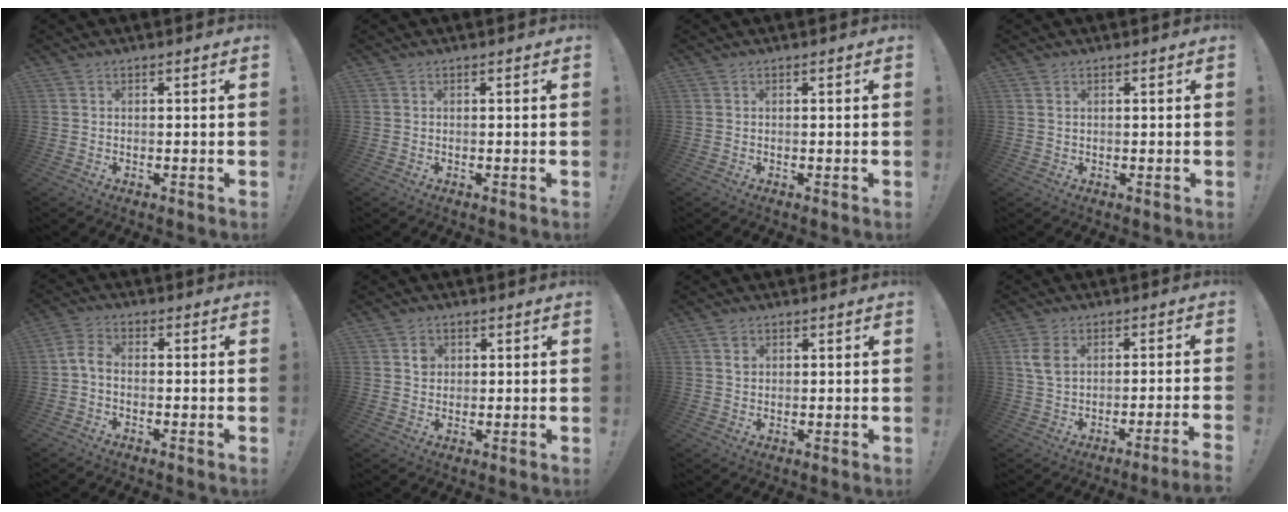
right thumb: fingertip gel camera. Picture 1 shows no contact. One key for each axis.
{"total": 0.0}
{"total": 0.0}
{"total": 1.0, "fx": 0.5, "fy": 0.4, "fz": 0.7, "tx": -0.017, "ty": 0.002, "tz": 0.010}
{"total": 4.5, "fx": -1.1, "fy": 2.6, "fz": 3.5, "tx": -0.074, "ty": 0.009, "tz": -0.021}
{"total": 2.7, "fx": 0.9, "fy": 2.4, "fz": 0.8, "tx": 0.011, "ty": -0.008, "tz": 0.010}
{"total": 1.3, "fx": 0.6, "fy": 1.0, "fz": 0.4, "tx": 0.006, "ty": -0.004, "tz": 0.010}
{"total": 5.4, "fx": -1.2, "fy": 1.3, "fz": 5.1, "tx": -0.094, "ty": 0.002, "tz": -0.020}